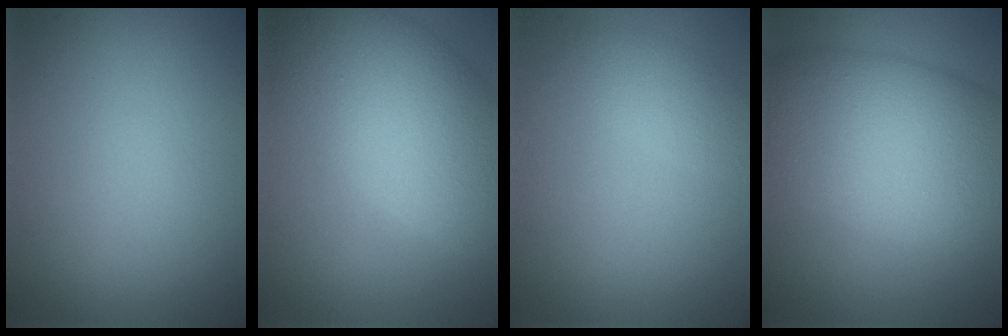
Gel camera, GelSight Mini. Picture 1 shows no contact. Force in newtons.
{"total": 10.9, "press": 10.9, "slide": 0.9}
{"total": 2.0, "press": 2.0, "slide": 0.0}
{"total": 11.8, "press": 11.8, "slide": 0.3}